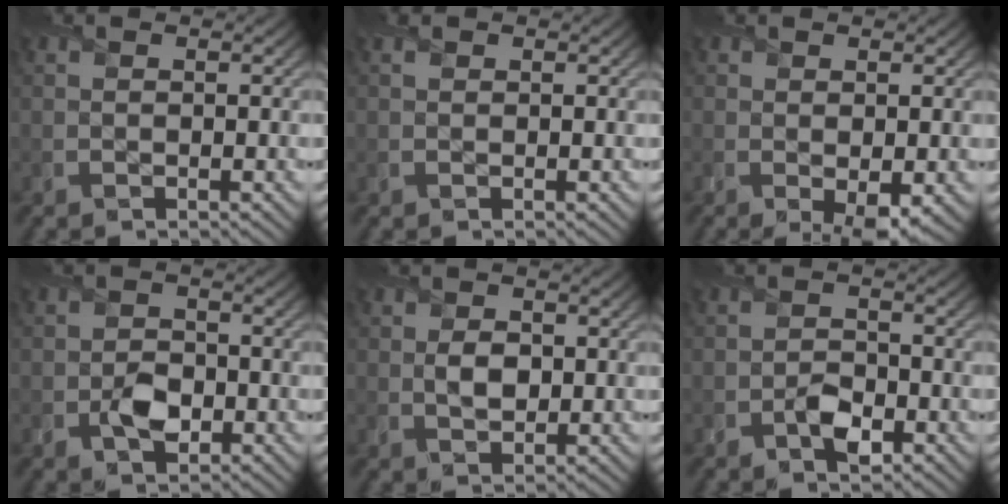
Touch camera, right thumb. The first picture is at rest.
{"total": 0.9, "force": [0.5, 0.6, 0.5], "torque": [-0.012, 0.004, 0.008]}
{"total": 3.2, "force": [-0.7, 1.4, 2.8], "torque": [-0.050, -0.015, -0.010]}
{"total": 3.8, "force": [-1.4, 2.7, 2.3], "torque": [-0.040, -0.004, -0.030]}
{"total": 2.9, "force": [0.3, 2.1, 1.9], "torque": [-0.039, -0.005, 0.002]}
{"total": 3.3, "force": [-1.7, 2.1, 2.0], "torque": [-0.035, -0.003, -0.034]}